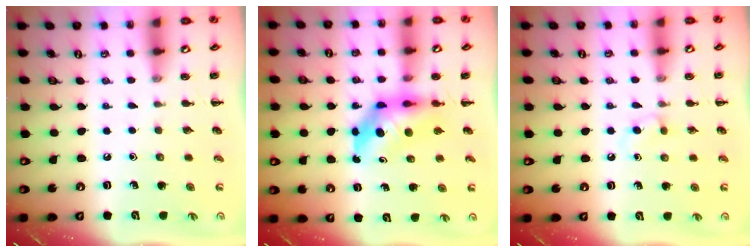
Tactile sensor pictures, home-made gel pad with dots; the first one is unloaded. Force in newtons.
{"total": 6.0, "press": 5.8, "slide": 1.5}
{"total": 2.9, "press": 2.6, "slide": 1.3}